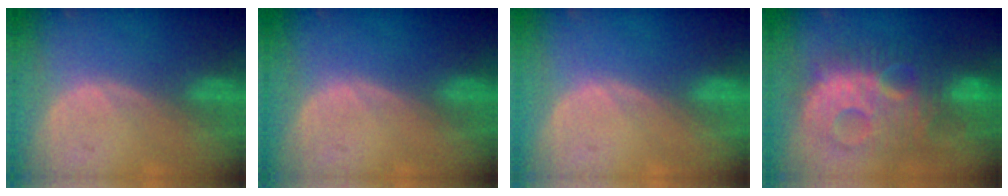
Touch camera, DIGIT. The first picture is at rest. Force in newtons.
{"total": 0.0}
{"total": 0.0}
{"total": 11.9, "press": 11.9, "slide": 0.7}